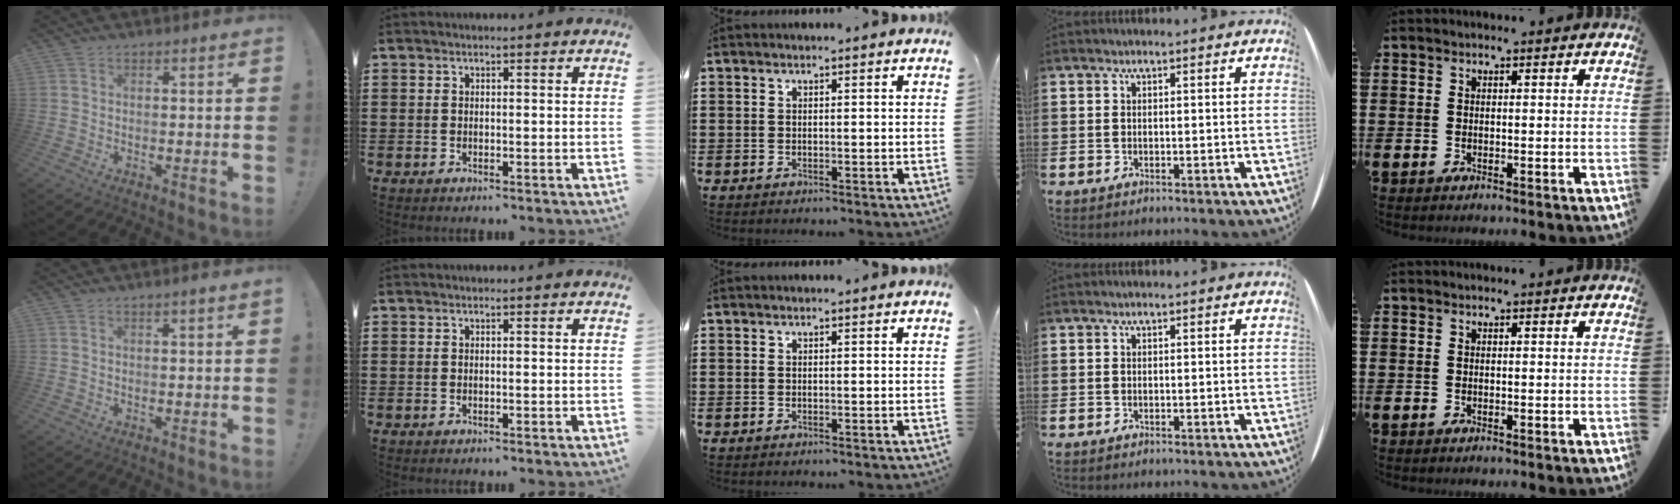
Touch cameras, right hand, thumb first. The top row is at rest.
{"thumb": {"total": 1.4, "force": [0.4, -0.3, 1.3], "torque": [-0.020, -0.003, 0.005]}}